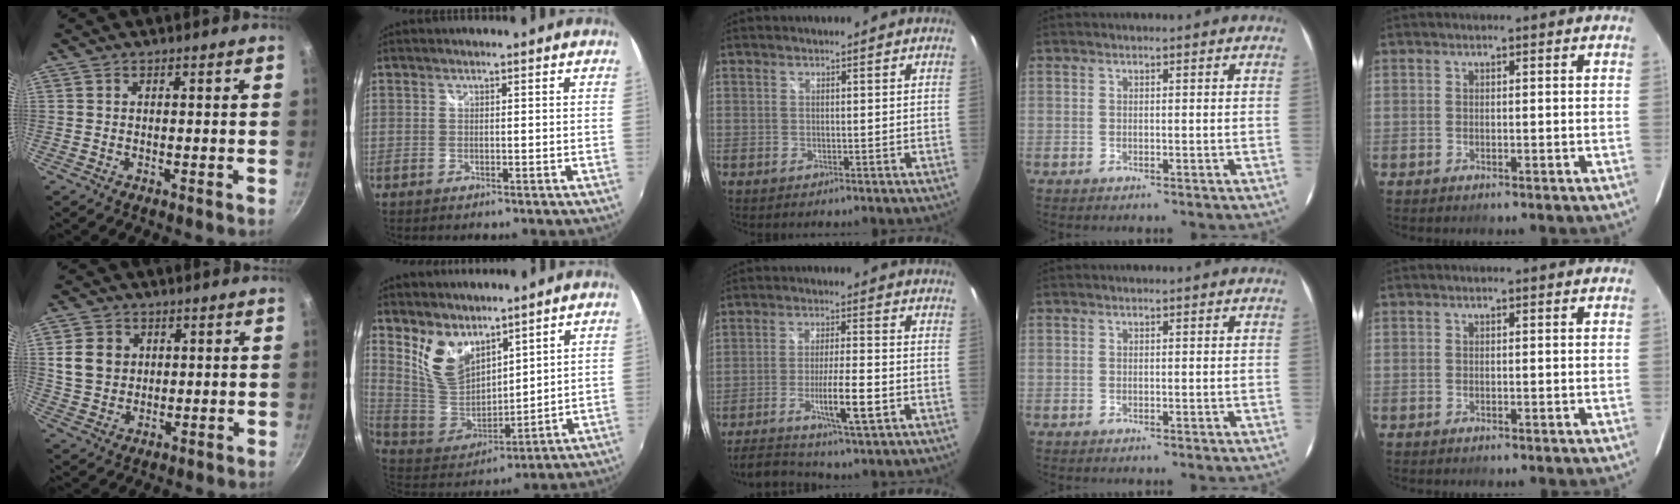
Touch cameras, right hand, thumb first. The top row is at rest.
{"thumb": {"total": 7.5, "force": [1.8, 6.3, 3.6], "torque": [-0.044, -0.002, 0.036]}, "index": {"total": 11.2, "force": [7.5, 6.2, 5.6], "torque": [-0.112, -0.002, 0.163]}, "middle": {"total": 10.2, "force": [-5.9, 1.6, 8.2], "torque": [-0.166, -0.007, -0.100]}}